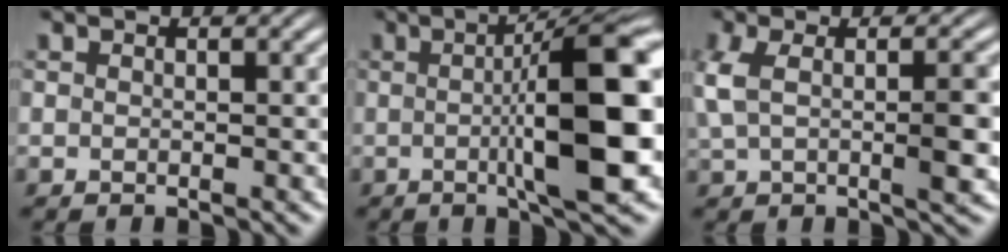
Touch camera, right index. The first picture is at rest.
{"total": 10.9, "force": [-0.4, 2.2, 10.6], "torque": [-0.135, 0.005, -0.009]}
{"total": 4.1, "force": [0.2, 1.5, 3.9], "torque": [-0.084, -0.002, 0.008]}